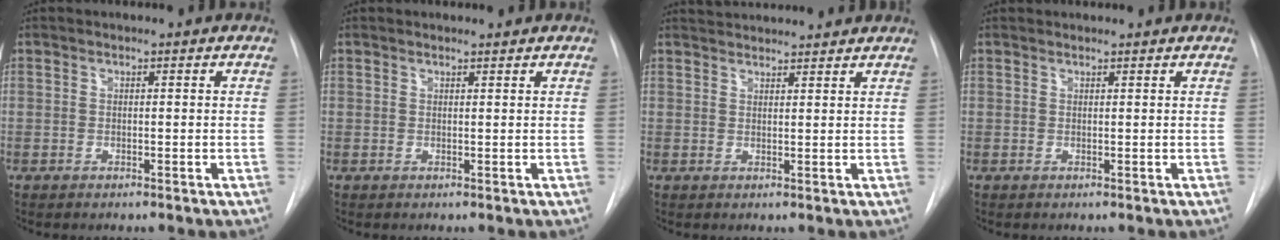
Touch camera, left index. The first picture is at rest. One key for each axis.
{"total": 0.7, "fx": 0.7, "fy": -0.1, "fz": 0.0, "tx": -0.006, "ty": -0.001, "tz": 0.012}
{"total": 7.3, "fx": 7.1, "fy": 0.5, "fz": 1.7, "tx": -0.026, "ty": 0.030, "tz": 0.096}
{"total": 2.1, "fx": 2.1, "fy": 0.2, "fz": 0.3, "tx": -0.006, "ty": 0.023, "tz": 0.029}